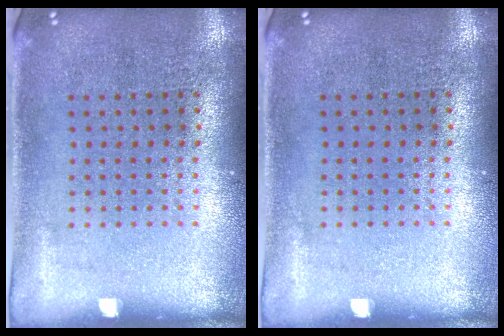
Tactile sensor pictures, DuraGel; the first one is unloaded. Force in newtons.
{"total": 0.0}